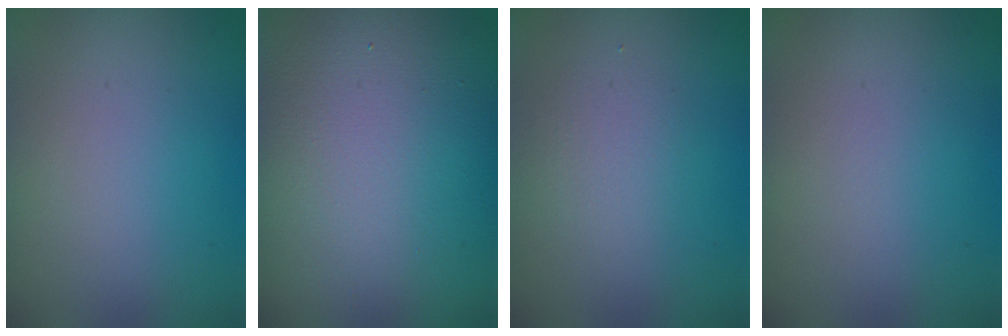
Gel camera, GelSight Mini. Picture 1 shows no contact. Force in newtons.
{"total": 18.6, "press": 18.5, "slide": 1.2}
{"total": 1.7, "press": 1.7, "slide": 0.1}
{"total": 0.0}